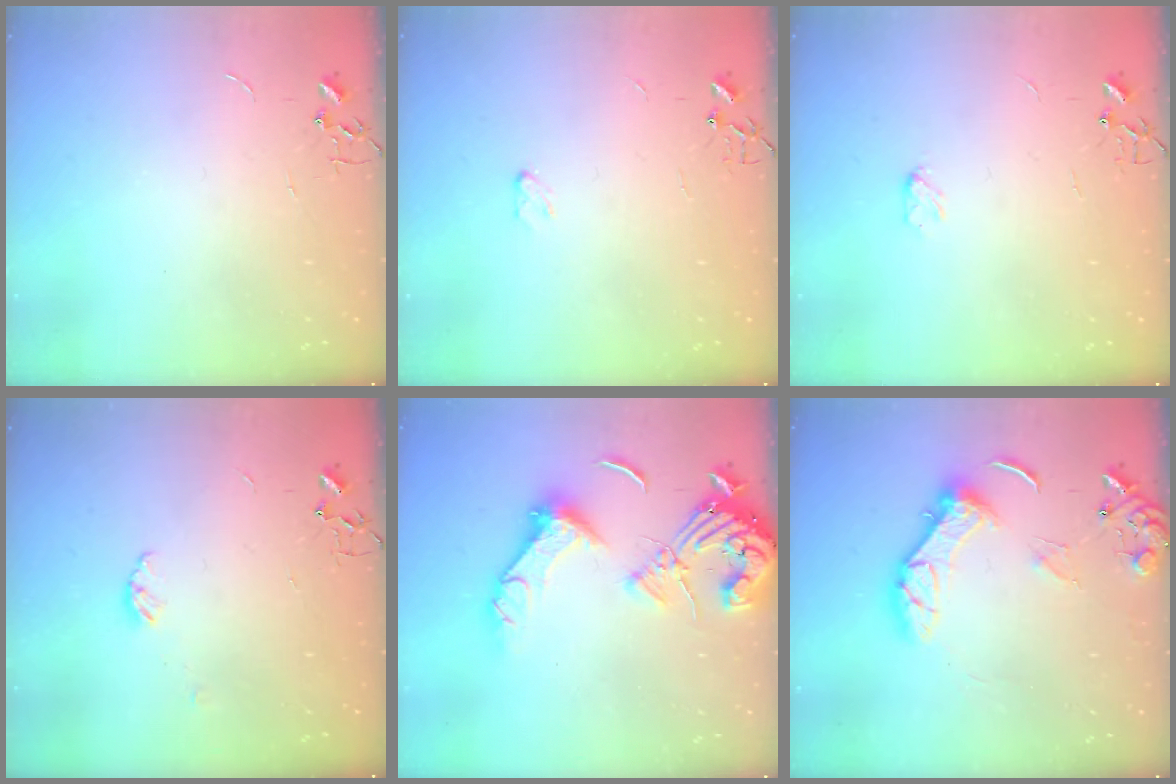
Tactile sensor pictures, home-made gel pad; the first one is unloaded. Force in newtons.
{"total": 3.2, "press": 3.2, "slide": 0.5}
{"total": 3.7, "press": 3.7, "slide": 0.5}
{"total": 3.8, "press": 3.7, "slide": 0.4}
{"total": 17.0, "press": 16.9, "slide": 2.3}
{"total": 13.0, "press": 12.9, "slide": 1.1}